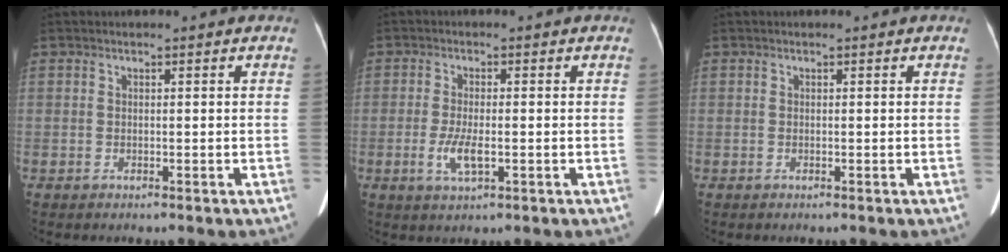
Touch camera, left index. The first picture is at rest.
{"total": 4.0, "force": [-1.1, 1.1, 3.6], "torque": [-0.082, -0.006, -0.018]}
{"total": 0.0}